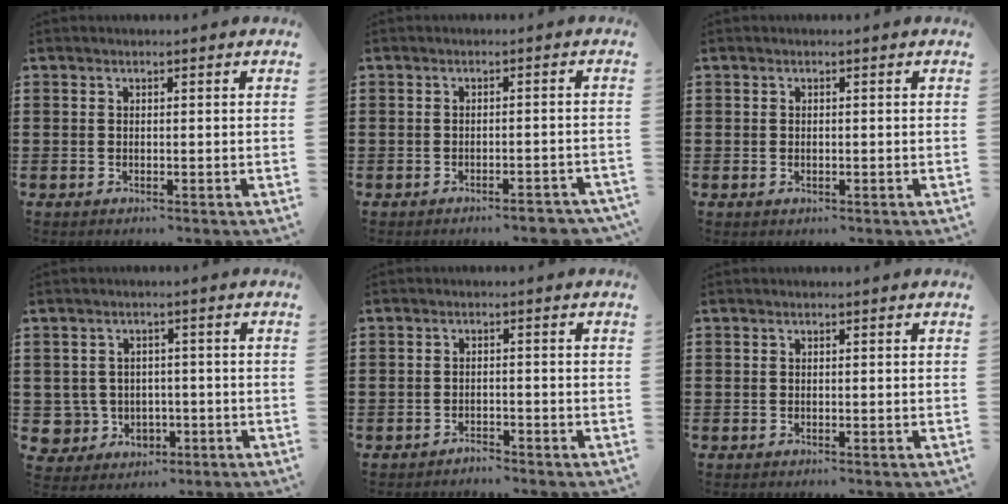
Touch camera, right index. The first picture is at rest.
{"total": 2.0, "force": [-1.8, 0.2, 0.9], "torque": [-0.017, 0.001, -0.034]}
{"total": 0.0}
{"total": 4.2, "force": [-0.7, 4.1, 0.5], "torque": [-0.034, 0.005, -0.015]}
{"total": 1.5, "force": [-1.5, 0.2, 0.0], "torque": [-0.006, 0.003, -0.033]}
{"total": 0.0}